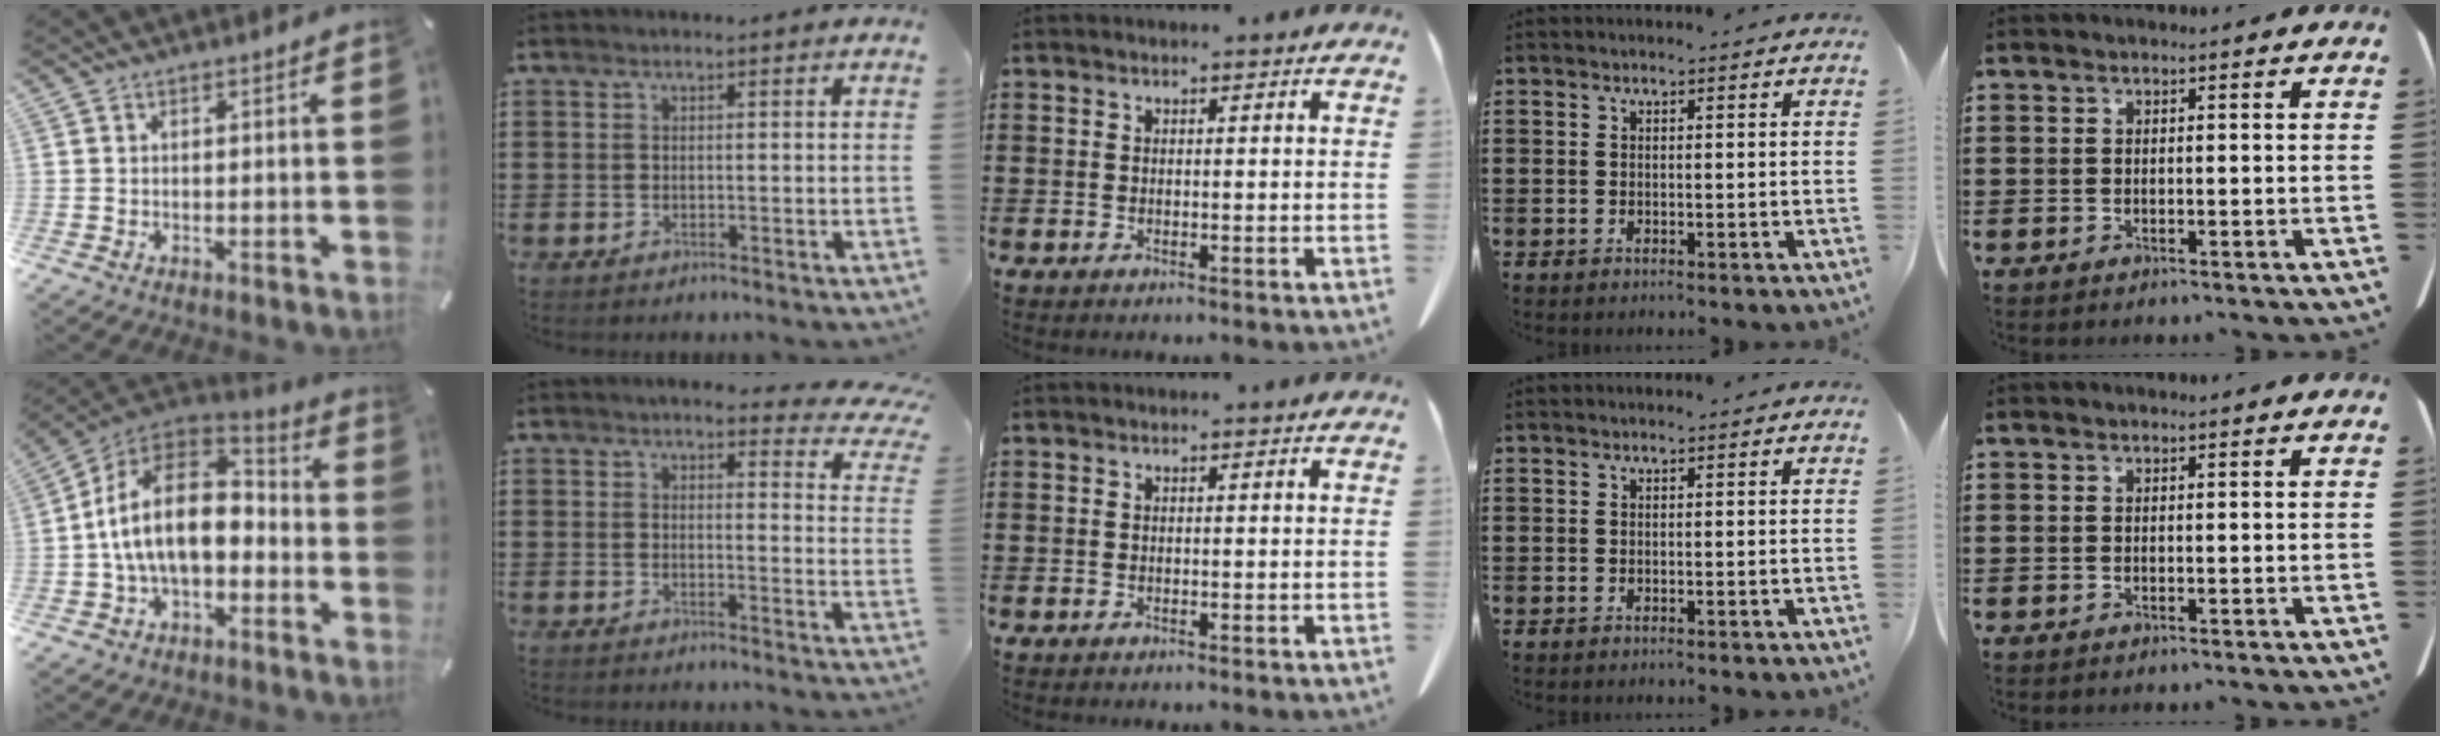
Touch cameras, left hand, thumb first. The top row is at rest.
{"thumb": {"total": 17.9, "force": [-1.3, 11.5, 13.7], "torque": [-0.274, 0.018, -0.027]}, "index": {"total": 4.6, "force": [4.1, 0.6, 2.1], "torque": [-0.041, -0.021, 0.068]}}